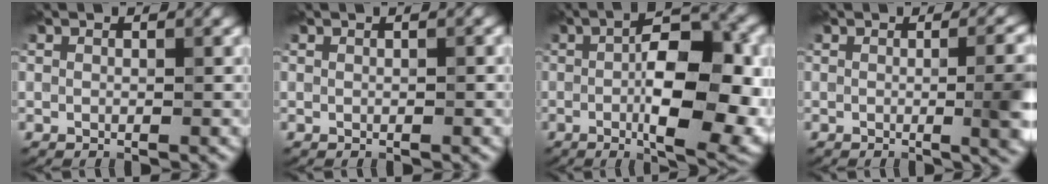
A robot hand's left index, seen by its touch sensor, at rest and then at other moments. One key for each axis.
{"total": 0.7, "fx": 0.1, "fy": 0.1, "fz": 0.7, "tx": -0.007, "ty": 0.004, "tz": 0.000}
{"total": 11.6, "fx": -1.2, "fy": 3.9, "fz": 10.9, "tx": -0.158, "ty": -0.002, "tz": -0.020}
{"total": 8.4, "fx": -0.3, "fy": 3.5, "fz": 7.6, "tx": -0.049, "ty": 0.001, "tz": -0.001}